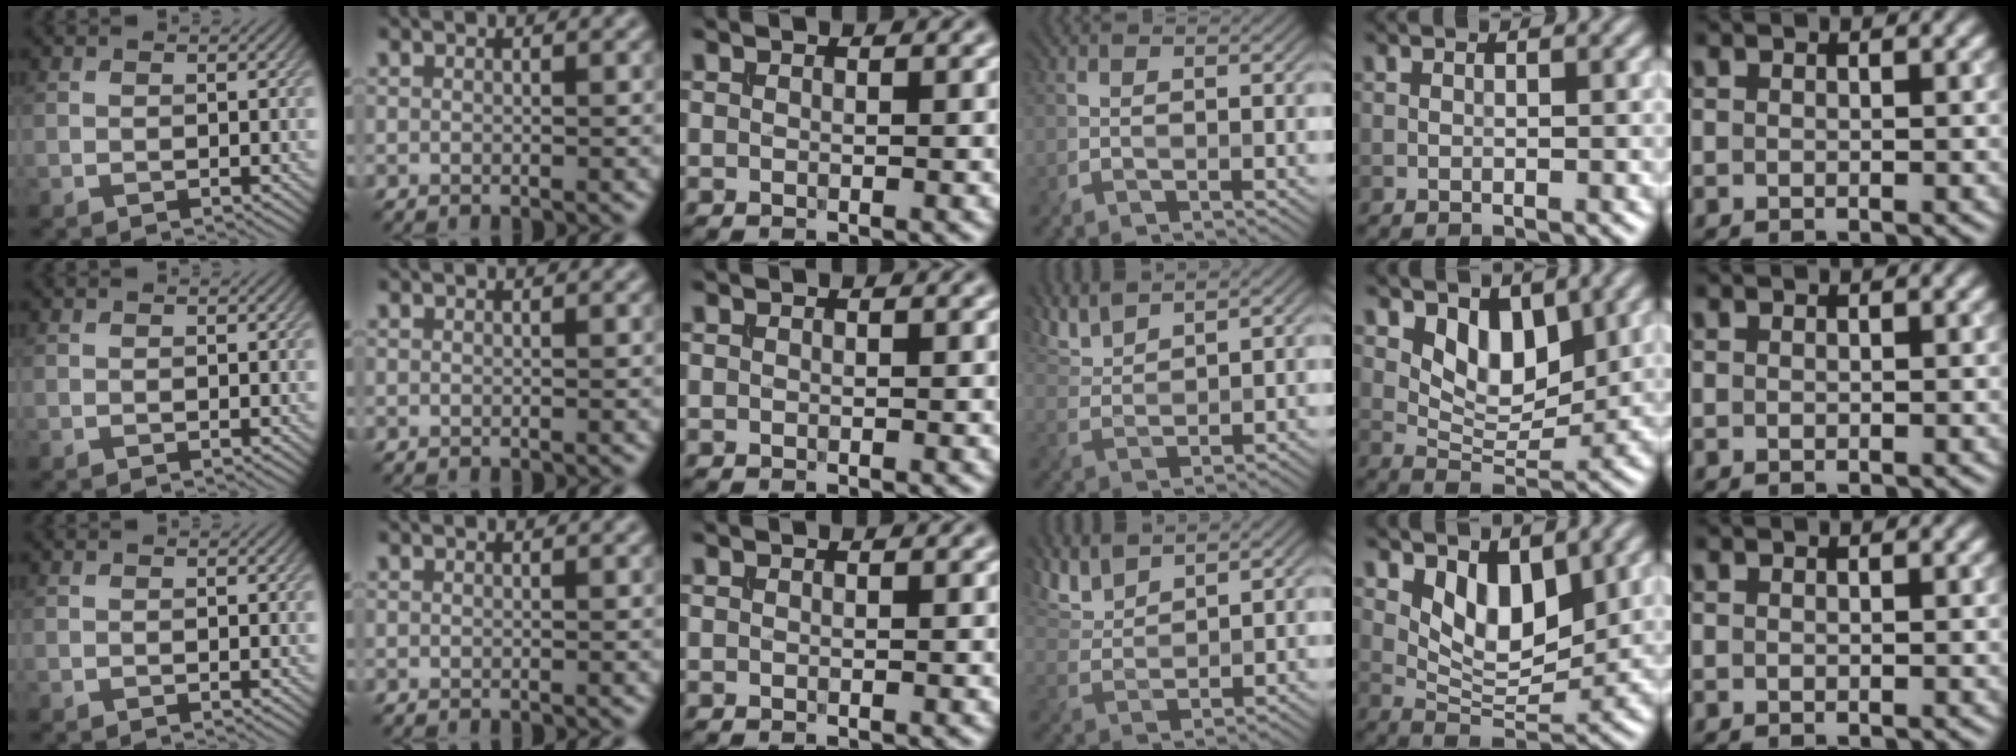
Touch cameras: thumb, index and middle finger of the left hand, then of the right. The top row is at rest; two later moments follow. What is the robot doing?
{"motion": "extract", "object": "file holder"}